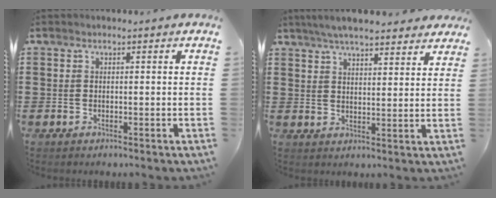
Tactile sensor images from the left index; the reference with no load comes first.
{"total": 5.7, "force": [5.2, 0.6, 2.1], "torque": [-0.056, -0.008, 0.096]}